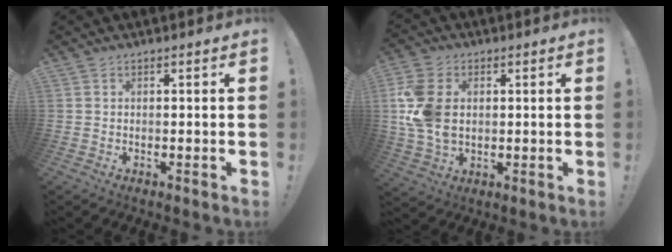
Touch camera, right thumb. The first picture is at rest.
{"total": 14.3, "force": [1.5, 10.5, 9.7], "torque": [-0.213, -0.002, 0.030]}